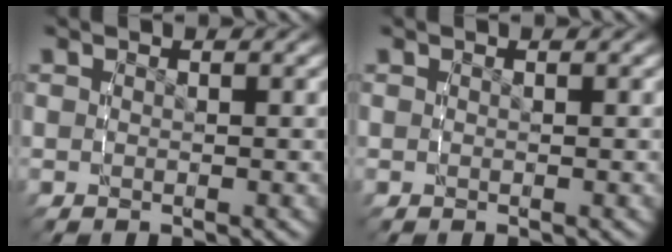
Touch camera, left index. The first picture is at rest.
{"total": 0.0}